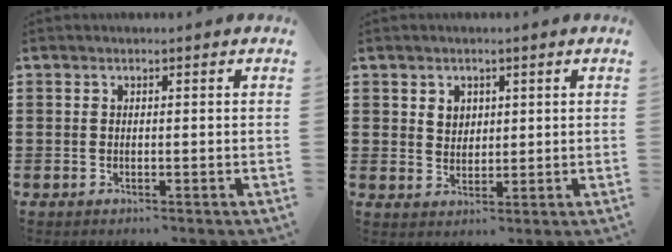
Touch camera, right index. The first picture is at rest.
{"total": 2.5, "force": [1.4, 2.0, 0.6], "torque": [-0.020, 0.007, 0.027]}